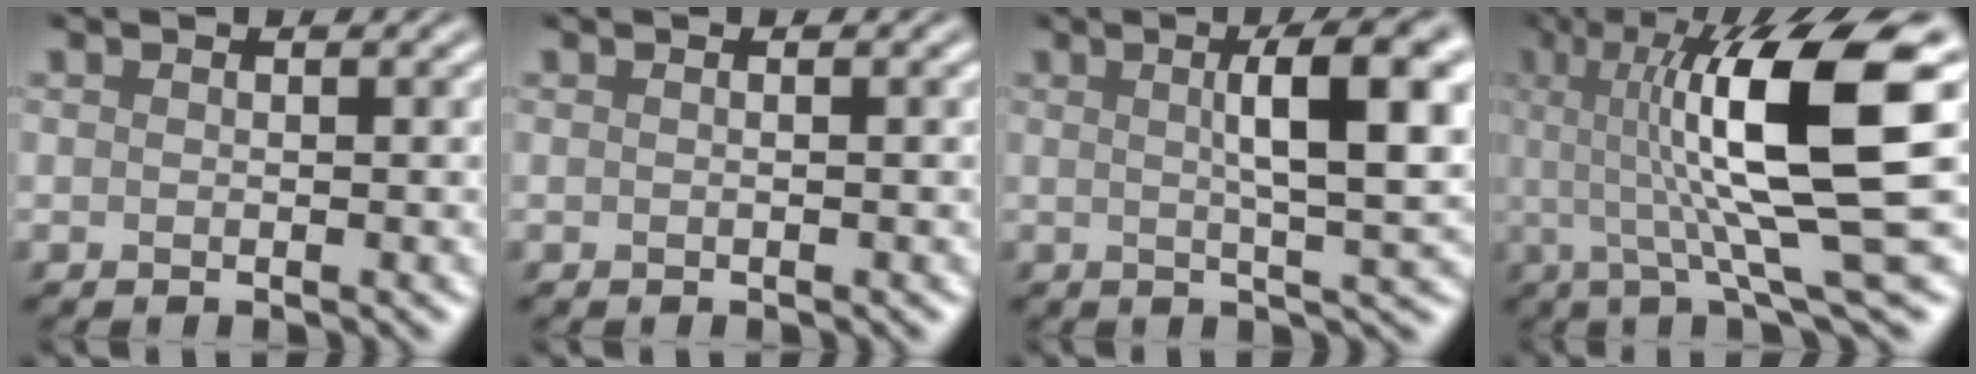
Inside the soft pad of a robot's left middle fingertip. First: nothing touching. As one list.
[{"total": 1.0, "force": [0.2, 0.5, 0.8], "torque": [0.000, -0.004, -0.010]}, {"total": 8.2, "force": [1.8, 1.7, 7.8], "torque": [-0.094, 0.013, 0.031]}, {"total": 12.0, "force": [1.8, 2.5, 11.6], "torque": [-0.182, 0.007, 0.040]}]